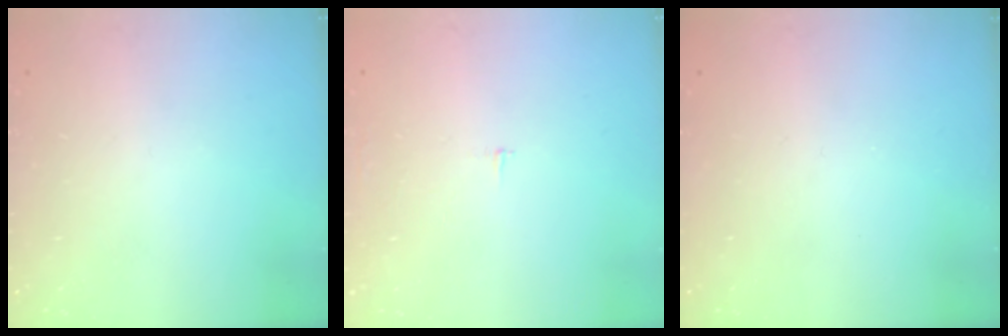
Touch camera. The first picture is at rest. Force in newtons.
{"total": 2.1, "press": 2.1, "slide": 0.2}
{"total": 0.0}